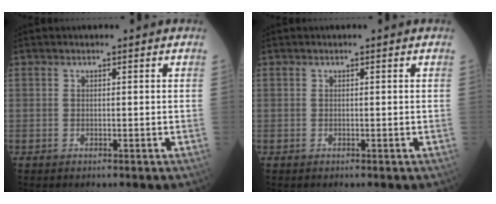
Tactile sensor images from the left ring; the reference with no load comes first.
{"total": 0.0}